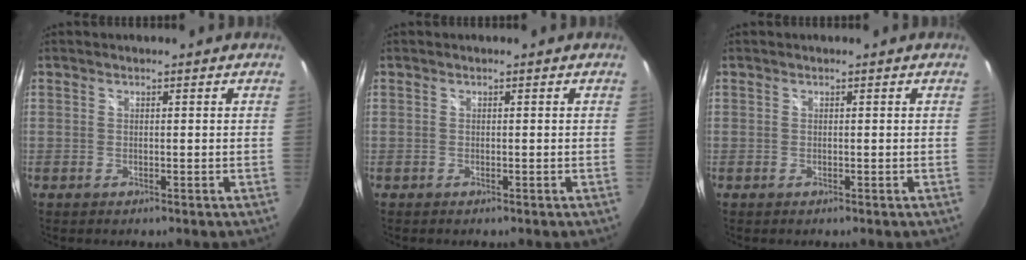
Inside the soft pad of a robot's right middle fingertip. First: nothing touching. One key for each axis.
{"total": 0.0}
{"total": 0.0}